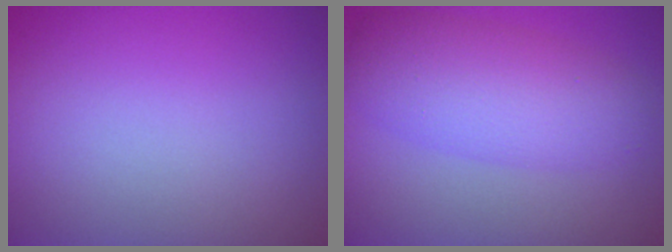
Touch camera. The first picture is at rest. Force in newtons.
{"total": 5.2, "press": 5.2, "slide": 0.2}